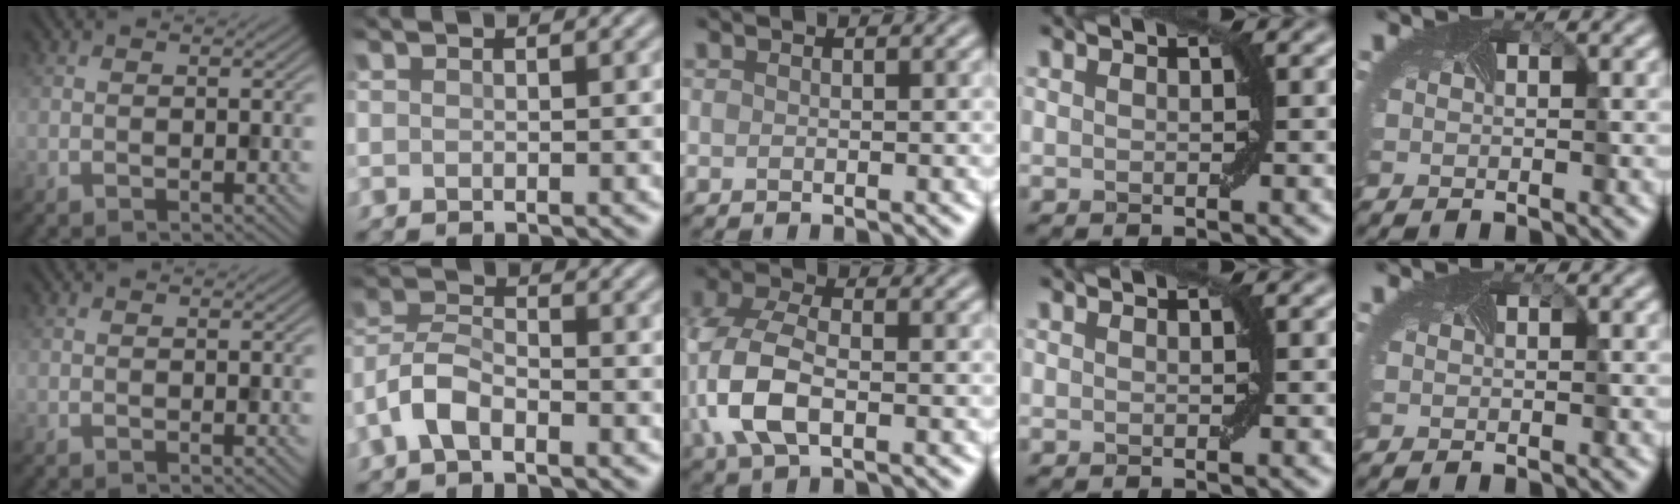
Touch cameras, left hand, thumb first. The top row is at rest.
{"index": {"total": 3.6, "force": [-2.2, 1.5, 2.4], "torque": [-0.055, 0.013, -0.050]}, "middle": {"total": 6.6, "force": [-1.1, 3.9, 5.3], "torque": [-0.131, 0.006, -0.029]}}